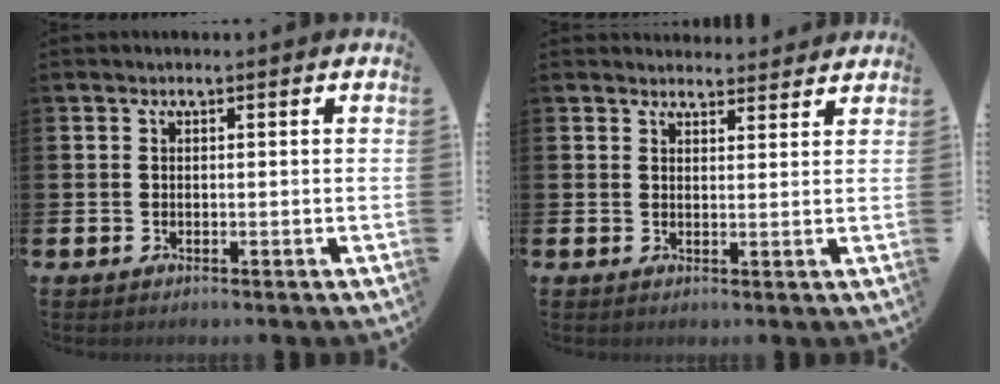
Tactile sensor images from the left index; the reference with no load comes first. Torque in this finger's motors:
{"motor_torque": [0.46, -1.68, -0.01, 0.00]}